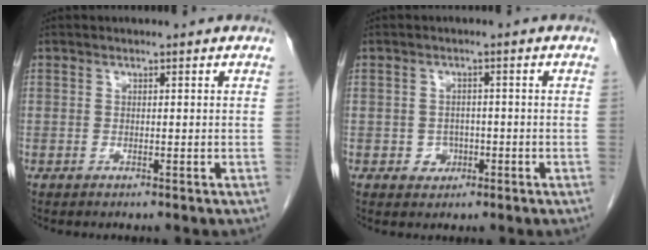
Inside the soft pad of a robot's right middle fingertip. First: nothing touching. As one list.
[{"total": 2.5, "force": [-0.9, 2.1, 0.9], "torque": [-0.008, 0.007, -0.008]}]